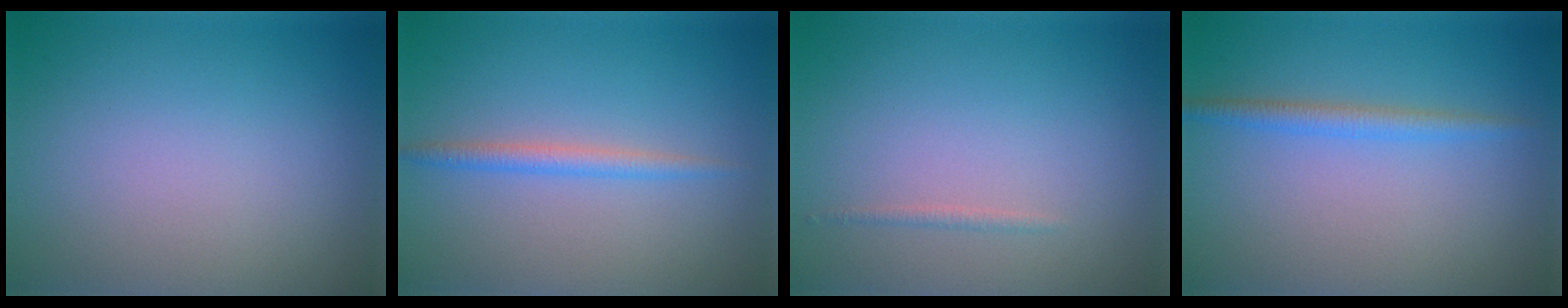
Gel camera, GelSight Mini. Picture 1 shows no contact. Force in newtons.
{"total": 1.7, "press": 1.7, "slide": 0.1}
{"total": 0.6, "press": 0.6, "slide": 0.0}
{"total": 1.9, "press": 1.9, "slide": 0.0}